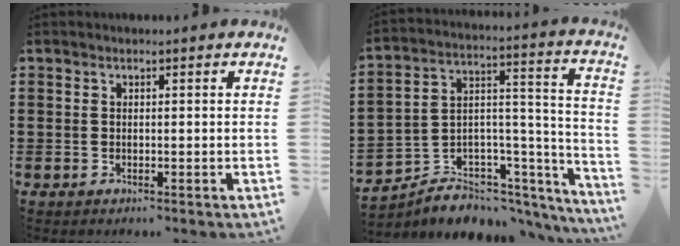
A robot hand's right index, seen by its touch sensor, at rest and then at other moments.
{"total": 5.1, "force": [-3.8, 3.4, 0.5], "torque": [-0.015, -0.009, -0.065]}